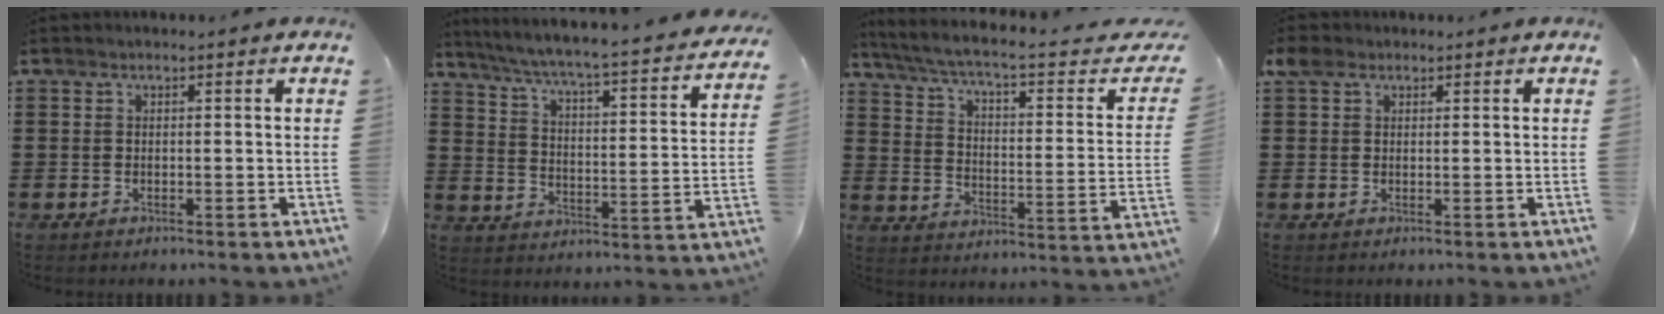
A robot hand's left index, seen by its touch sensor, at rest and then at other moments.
{"total": 3.8, "force": [3.2, -0.5, 2.1], "torque": [-0.061, -0.041, 0.038]}
{"total": 5.2, "force": [3.5, 0.1, 3.8], "torque": [-0.089, -0.033, 0.050]}
{"total": 2.2, "force": [1.1, 1.5, 1.2], "torque": [-0.029, 0.008, 0.020]}